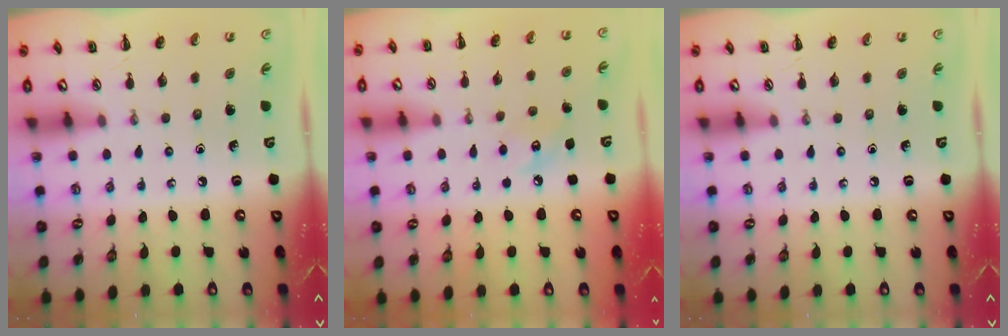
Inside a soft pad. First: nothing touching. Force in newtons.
{"total": 6.7, "press": 6.5, "slide": 1.4}
{"total": 0.0}